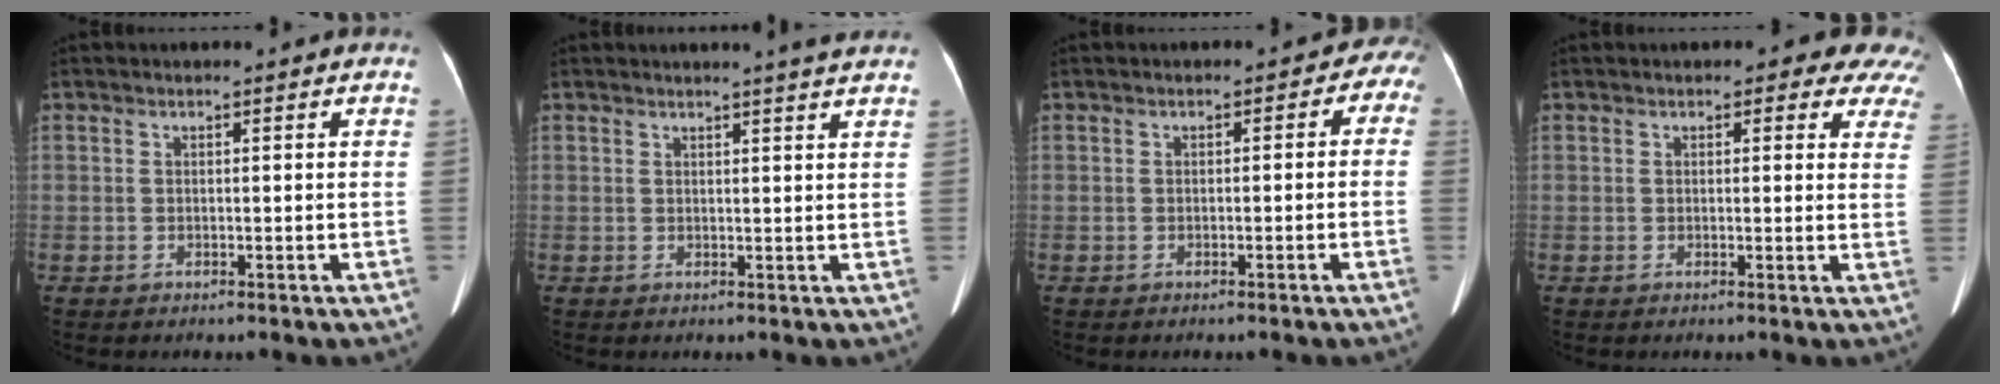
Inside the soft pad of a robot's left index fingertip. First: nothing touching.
{"total": 4.7, "force": [4.2, -0.7, 1.9], "torque": [-0.027, 0.002, 0.038]}
{"total": 2.7, "force": [-0.8, 2.0, 1.6], "torque": [-0.003, 0.022, -0.016]}
{"total": 8.6, "force": [7.1, 3.3, 3.6], "torque": [-0.008, -0.011, 0.052]}